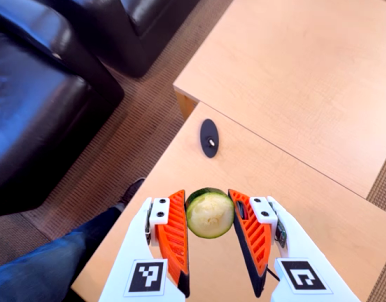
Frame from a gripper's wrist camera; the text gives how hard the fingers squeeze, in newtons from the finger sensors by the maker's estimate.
{"total": 10.2, "left": 9.8, "right": 10.5}